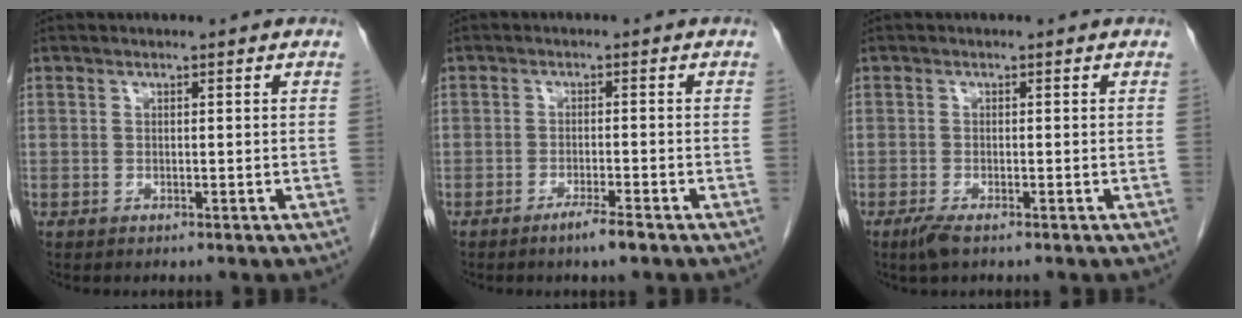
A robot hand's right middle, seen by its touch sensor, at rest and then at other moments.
{"total": 2.9, "force": [-2.1, -0.1, 2.0], "torque": [-0.039, -0.005, -0.036]}
{"total": 2.3, "force": [-1.6, 0.5, 1.6], "torque": [-0.040, -0.007, -0.030]}